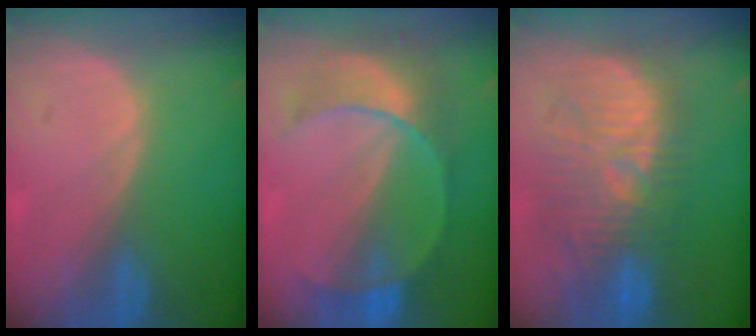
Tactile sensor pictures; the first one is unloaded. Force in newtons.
{"total": 7.7, "press": 7.7, "slide": 0.7}
{"total": 11.4, "press": 11.2, "slide": 2.4}